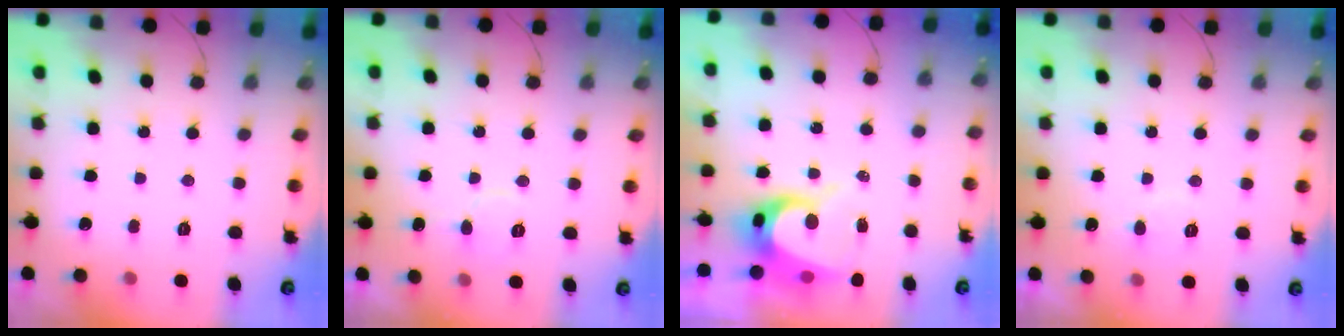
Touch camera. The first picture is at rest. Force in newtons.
{"total": 5.7, "press": 5.7, "slide": 0.1}
{"total": 8.5, "press": 8.5, "slide": 0.7}
{"total": 6.3, "press": 6.3, "slide": 0.5}